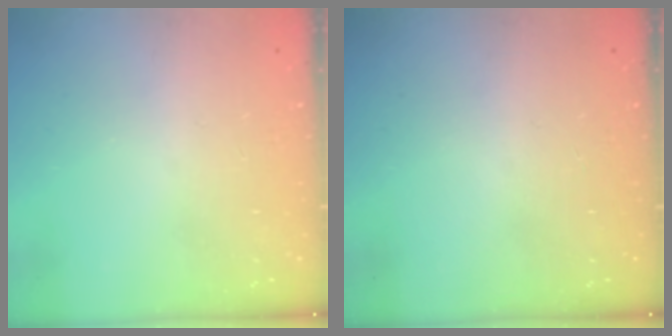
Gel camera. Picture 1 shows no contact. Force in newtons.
{"total": 0.0}